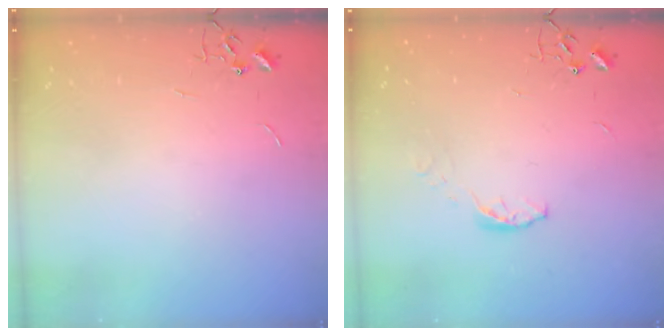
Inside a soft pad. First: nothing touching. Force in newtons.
{"total": 4.2, "press": 4.2, "slide": 0.5}